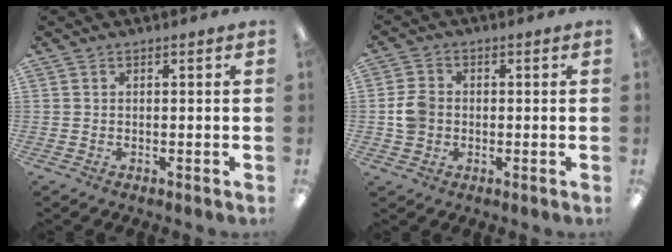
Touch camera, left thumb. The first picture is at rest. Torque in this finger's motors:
{"motor_torque": [-0.39, 0.56, 0.38, -0.28, 0.03]}